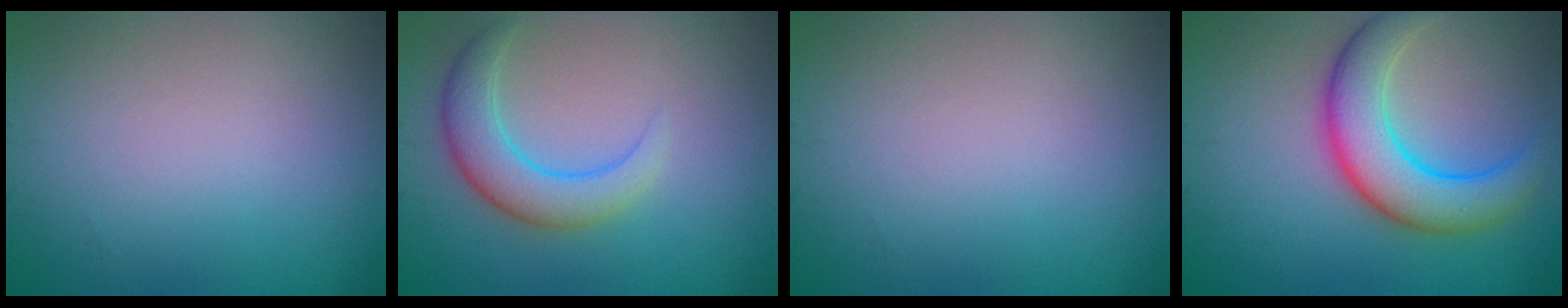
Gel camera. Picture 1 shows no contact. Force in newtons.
{"total": 4.0, "press": 4.0, "slide": 0.1}
{"total": 0.0}
{"total": 6.3, "press": 6.3, "slide": 0.2}